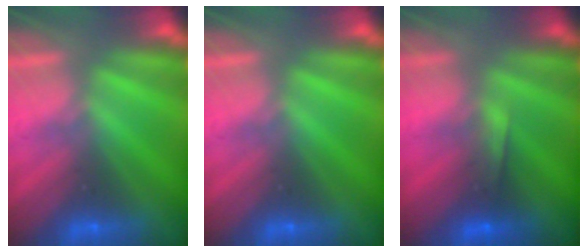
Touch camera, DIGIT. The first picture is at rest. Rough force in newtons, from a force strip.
{"total": 0.0}
{"total": 3.6}